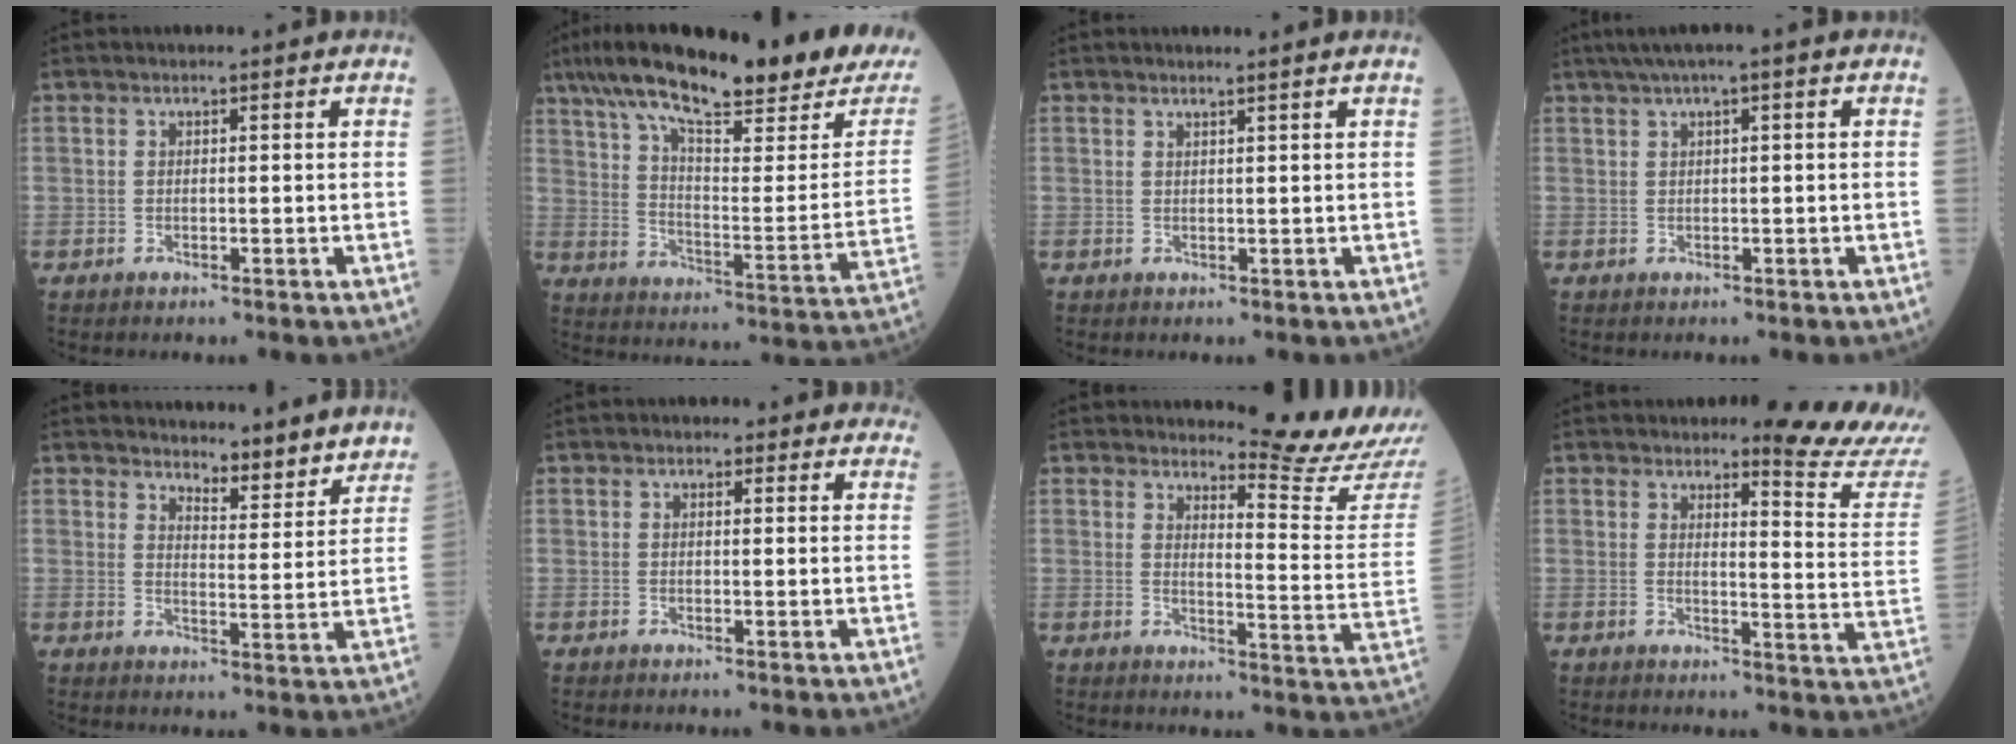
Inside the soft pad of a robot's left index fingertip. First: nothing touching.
{"total": 28.8, "force": [22.8, 4.5, 17.0], "torque": [-0.275, -0.018, 0.315]}
{"total": 1.2, "force": [1.0, -0.5, 0.2], "torque": [-0.021, -0.010, 0.023]}
{"total": 4.3, "force": [2.6, 0.0, 3.5], "torque": [-0.065, 0.028, 0.049]}
{"total": 9.8, "force": [9.4, 2.1, 1.8], "torque": [-0.006, -0.015, 0.110]}
{"total": 4.1, "force": [3.2, 2.5, 0.3], "torque": [0.021, 0.001, 0.023]}
{"total": 11.6, "force": [11.3, -2.5, 0.3], "torque": [-0.009, -0.127, 0.131]}
{"total": 10.0, "force": [9.8, -1.3, 1.4], "torque": [-0.015, -0.105, 0.102]}